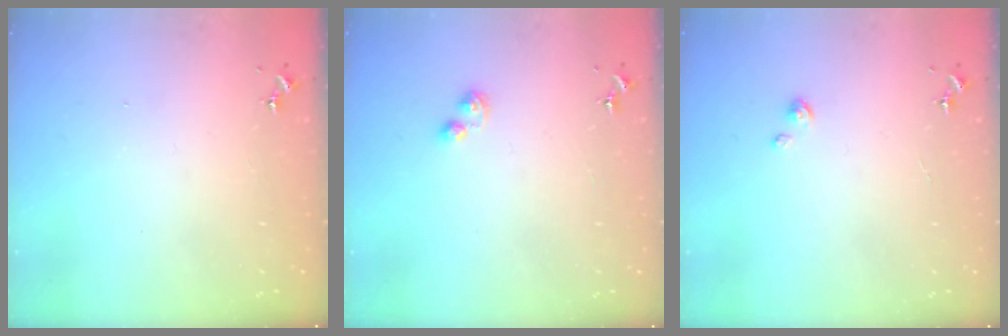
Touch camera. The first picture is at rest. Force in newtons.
{"total": 3.4, "press": 3.4, "slide": 0.4}
{"total": 2.2, "press": 2.2, "slide": 0.3}